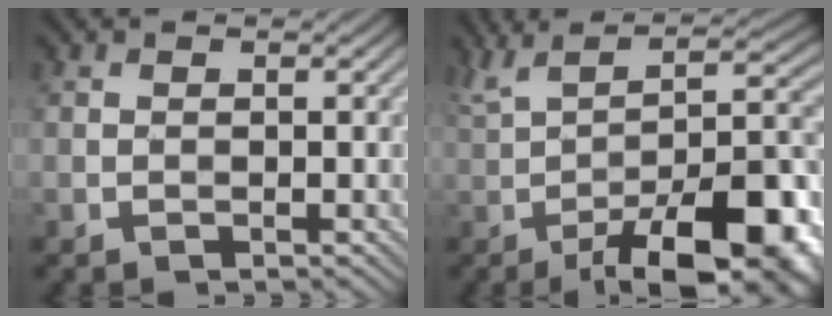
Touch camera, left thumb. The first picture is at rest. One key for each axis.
{"total": 16.9, "fx": -3.7, "fy": 5.7, "fz": 15.5, "tx": -0.227, "ty": 0.008, "tz": -0.045}